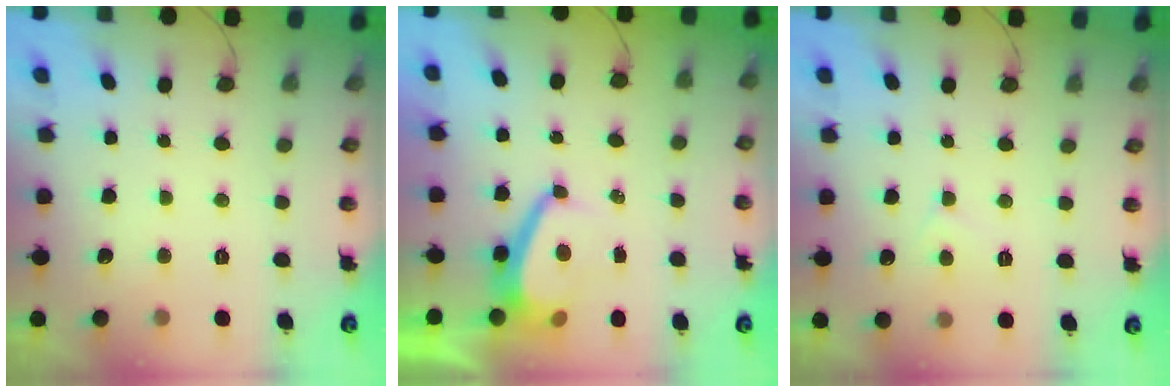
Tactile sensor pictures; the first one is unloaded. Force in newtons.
{"total": 4.3, "press": 4.2, "slide": 0.5}
{"total": 3.9, "press": 3.8, "slide": 0.4}